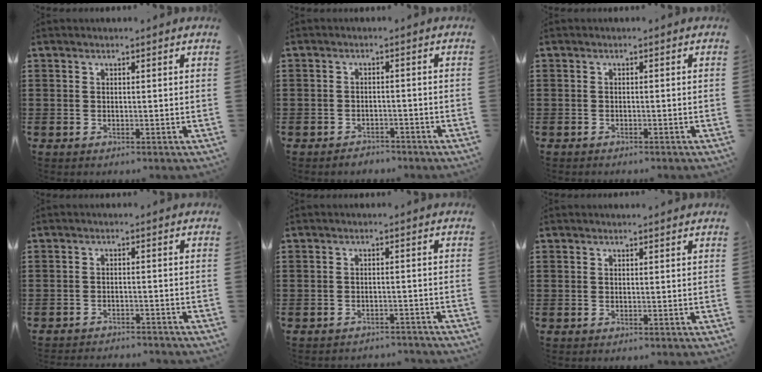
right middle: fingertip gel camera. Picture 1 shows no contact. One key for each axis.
{"total": 2.0, "fx": -1.9, "fy": 0.3, "fz": -0.3, "tx": -0.002, "ty": 0.001, "tz": -0.044}
{"total": 0.7, "fx": -0.7, "fy": 0.0, "fz": 0.0, "tx": -0.002, "ty": -0.001, "tz": -0.014}
{"total": 2.2, "fx": -2.2, "fy": 0.0, "fz": -0.1, "tx": -0.006, "ty": -0.001, "tz": -0.047}
{"total": 2.0, "fx": -2.0, "fy": 0.1, "fz": -0.1, "tx": -0.008, "ty": -0.001, "tz": -0.042}
{"total": 0.0}